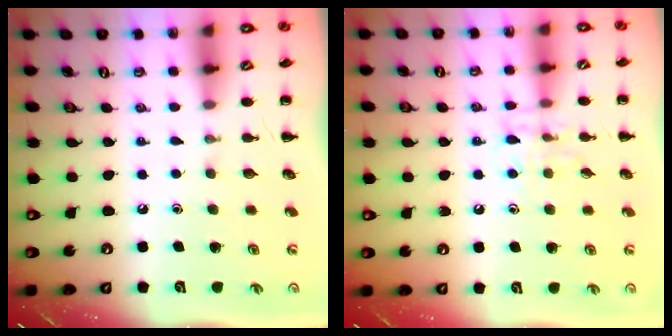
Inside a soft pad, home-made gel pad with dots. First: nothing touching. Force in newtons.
{"total": 6.7, "press": 6.7, "slide": 0.6}